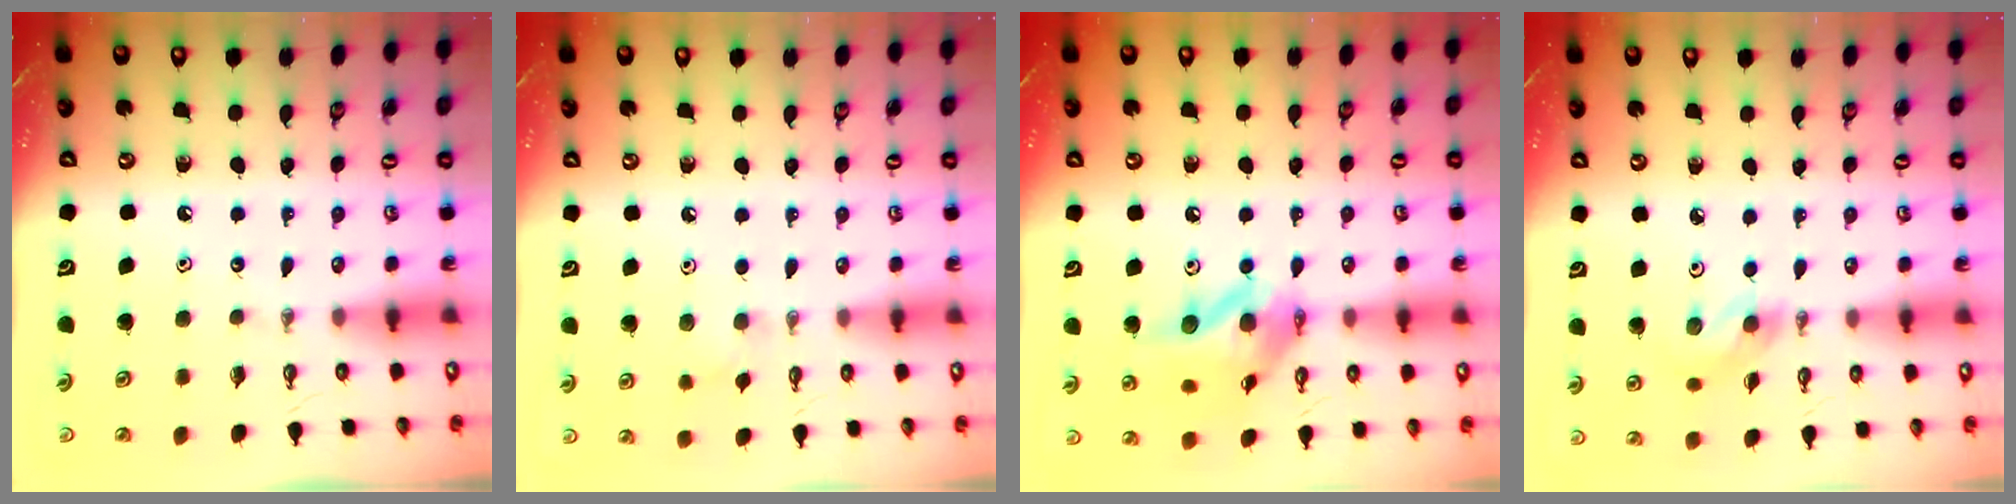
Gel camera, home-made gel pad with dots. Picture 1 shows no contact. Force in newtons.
{"total": 5.8, "press": 5.7, "slide": 1.0}
{"total": 14.8, "press": 14.7, "slide": 2.0}
{"total": 5.9, "press": 5.5, "slide": 2.1}